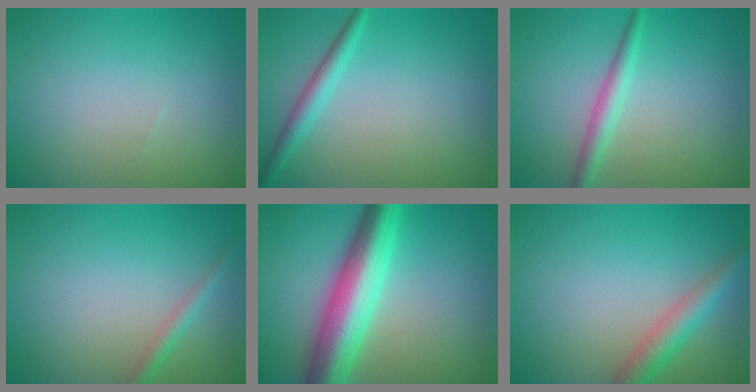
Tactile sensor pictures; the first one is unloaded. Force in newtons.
{"total": 2.0, "press": 2.0, "slide": 0.1}
{"total": 2.1, "press": 2.1, "slide": 0.1}
{"total": 1.5, "press": 1.5, "slide": 0.0}
{"total": 8.7, "press": 8.7, "slide": 0.1}
{"total": 3.1, "press": 3.1, "slide": 0.1}